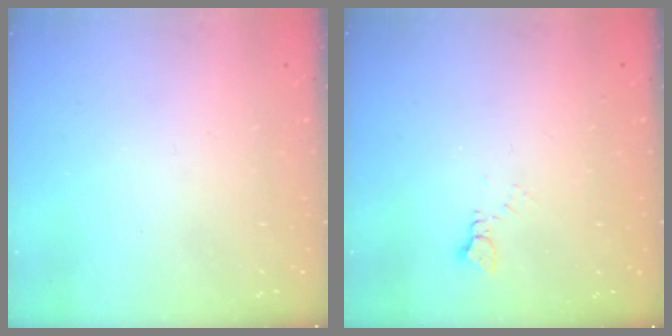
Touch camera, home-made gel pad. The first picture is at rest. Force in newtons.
{"total": 3.0, "press": 3.0, "slide": 0.4}